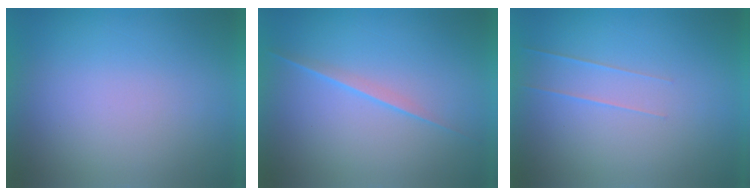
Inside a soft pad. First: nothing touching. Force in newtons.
{"total": 2.2}
{"total": 1.7}